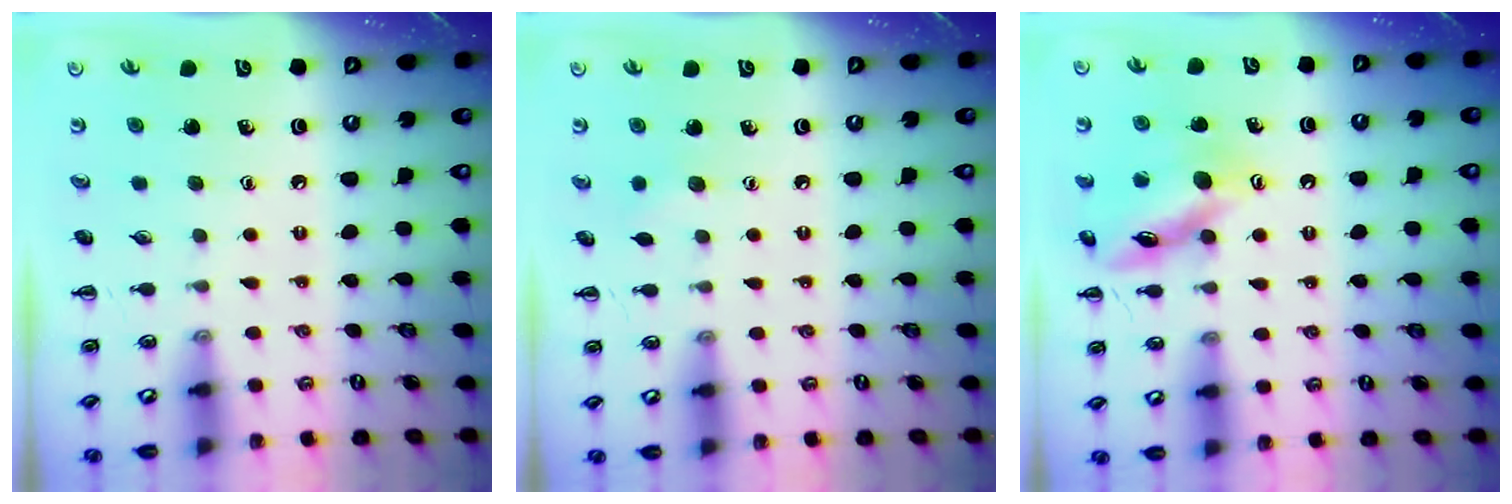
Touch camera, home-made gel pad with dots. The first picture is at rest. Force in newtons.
{"total": 4.5, "press": 4.4, "slide": 1.0}
{"total": 14.0, "press": 13.9, "slide": 1.5}